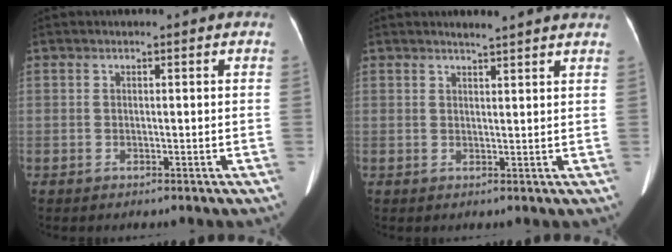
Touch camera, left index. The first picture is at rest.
{"total": 5.2, "force": [4.7, -0.2, 2.1], "torque": [-0.031, 0.012, 0.052]}